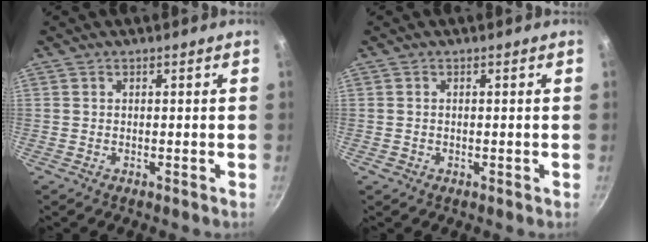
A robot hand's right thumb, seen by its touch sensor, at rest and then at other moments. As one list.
[{"total": 0.5, "force": [-0.1, 0.5, 0.2], "torque": [-0.001, 0.001, -0.003]}]